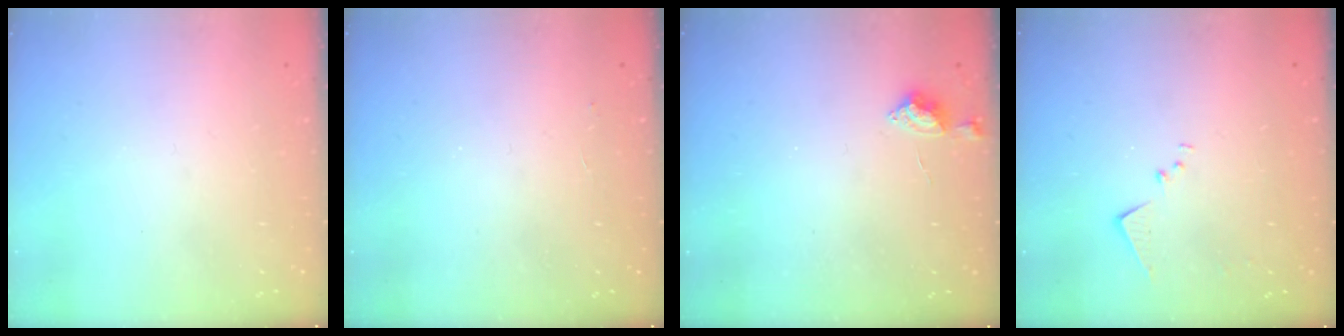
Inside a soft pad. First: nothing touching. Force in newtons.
{"total": 2.1, "press": 2.0, "slide": 0.4}
{"total": 5.2, "press": 5.2, "slide": 0.6}
{"total": 7.5, "press": 7.4, "slide": 0.6}